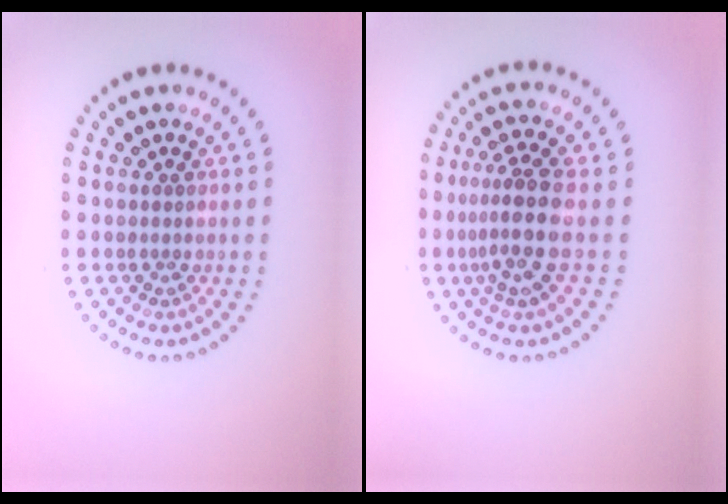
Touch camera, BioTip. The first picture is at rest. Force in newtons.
{"total": 4.1, "press": 3.4, "slide": 2.3}